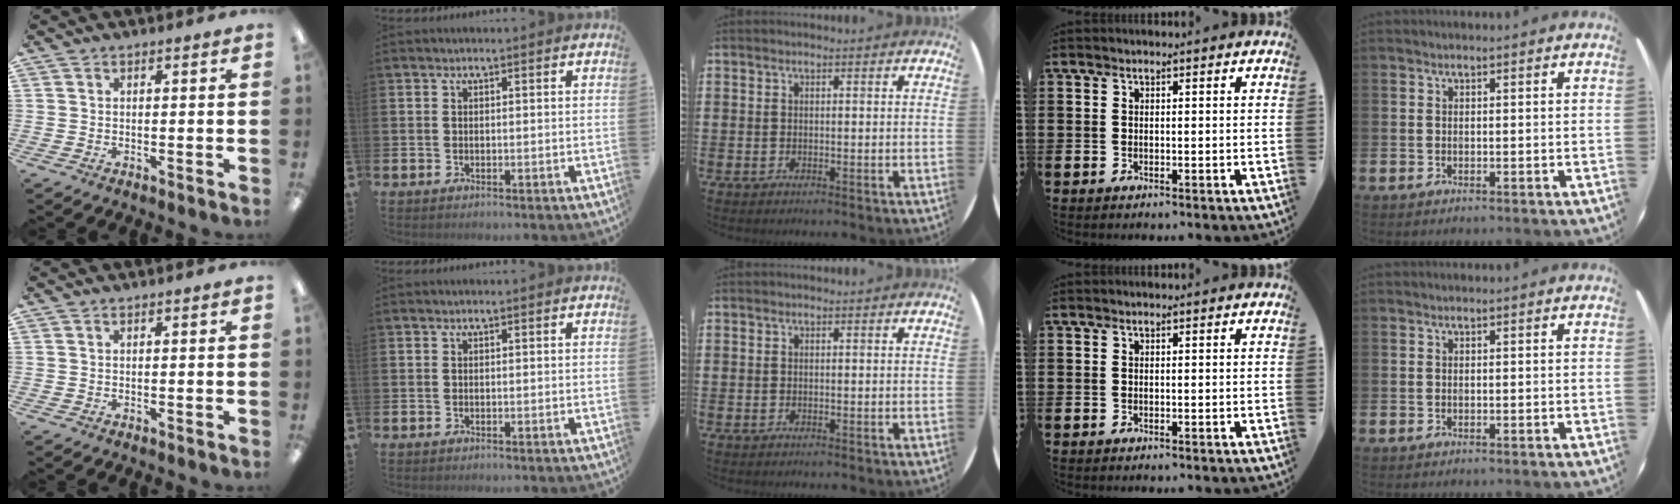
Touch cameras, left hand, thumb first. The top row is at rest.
{}